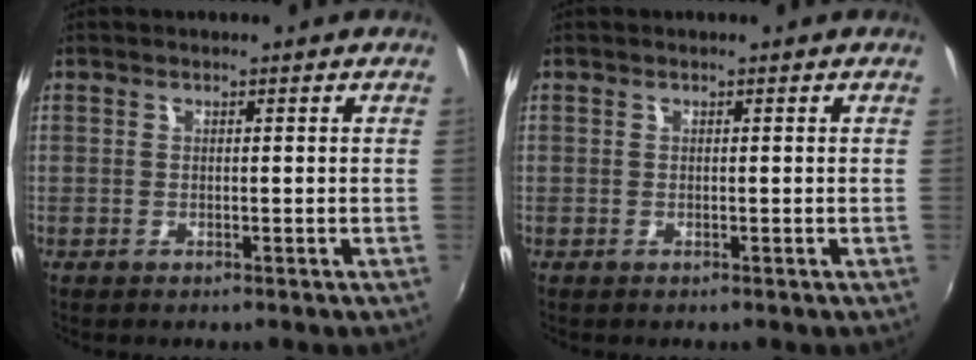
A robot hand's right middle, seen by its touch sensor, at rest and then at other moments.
{"total": 0.0}